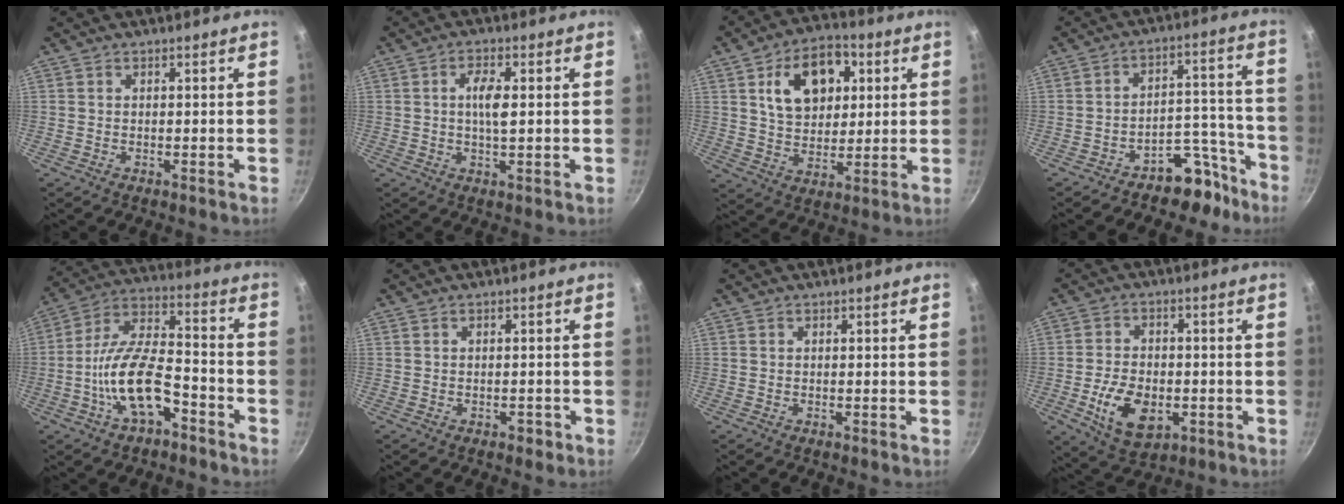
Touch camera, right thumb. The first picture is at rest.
{"total": 4.8, "force": [0.6, 1.7, 4.5], "torque": [-0.082, -0.002, 0.008]}
{"total": 14.4, "force": [4.6, 9.6, 9.7], "torque": [-0.120, -0.006, 0.077]}
{"total": 9.3, "force": [-6.9, 4.7, 4.0], "torque": [-0.024, 0.097, -0.109]}
{"total": 15.0, "force": [-5.9, 7.1, 11.8], "torque": [-0.221, 0.057, -0.106]}
{"total": 1.4, "force": [-0.7, 0.9, 0.7], "torque": [-0.003, 0.004, -0.009]}
{"total": 0.0}
{"total": 10.7, "force": [-3.0, 6.7, 7.8], "torque": [-0.124, 0.005, -0.043]}